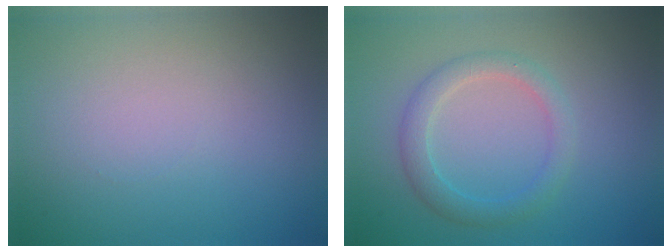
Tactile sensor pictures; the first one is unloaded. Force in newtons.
{"total": 2.6, "press": 2.6, "slide": 0.1}